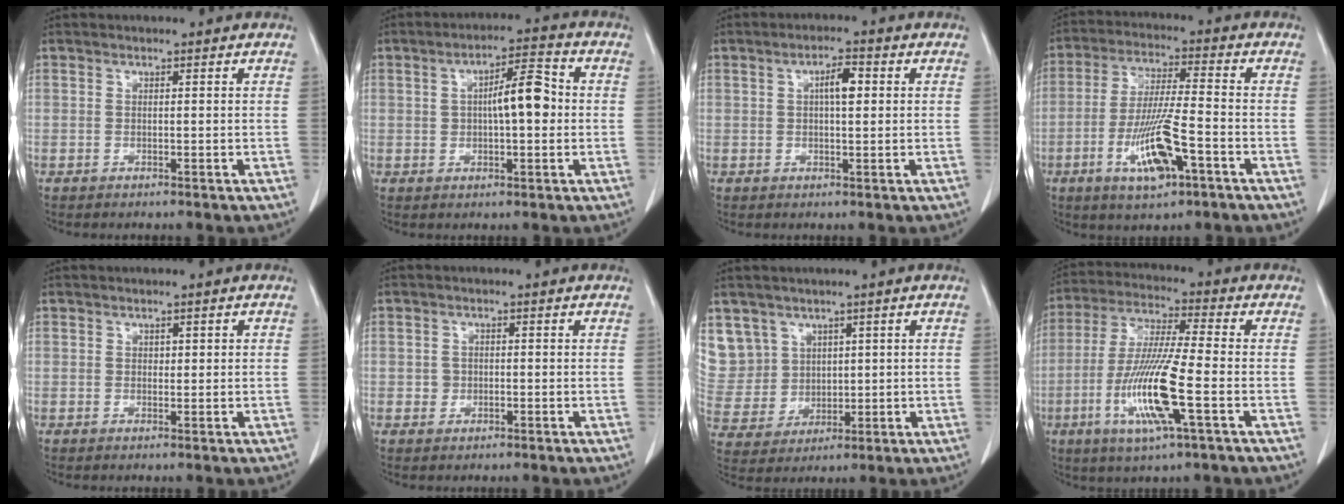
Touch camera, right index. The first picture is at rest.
{"total": 7.3, "force": [0.6, 2.1, 6.9], "torque": [-0.112, 0.021, 0.010]}
{"total": 3.8, "force": [0.8, 1.0, 3.5], "torque": [-0.061, 0.007, 0.012]}
{"total": 11.1, "force": [-4.6, 1.8, 10.0], "torque": [-0.197, -0.011, -0.080]}
{"total": 1.2, "force": [0.3, 0.7, 0.8], "torque": [-0.010, 0.004, 0.006]}
{"total": 1.5, "force": [-0.2, 1.4, 0.5], "torque": [-0.005, 0.005, -0.001]}
{"total": 10.9, "force": [5.4, 9.5, 0.9], "torque": [-0.042, 0.041, 0.135]}
{"total": 13.5, "force": [-4.0, 0.5, 12.9], "torque": [-0.266, -0.016, -0.079]}